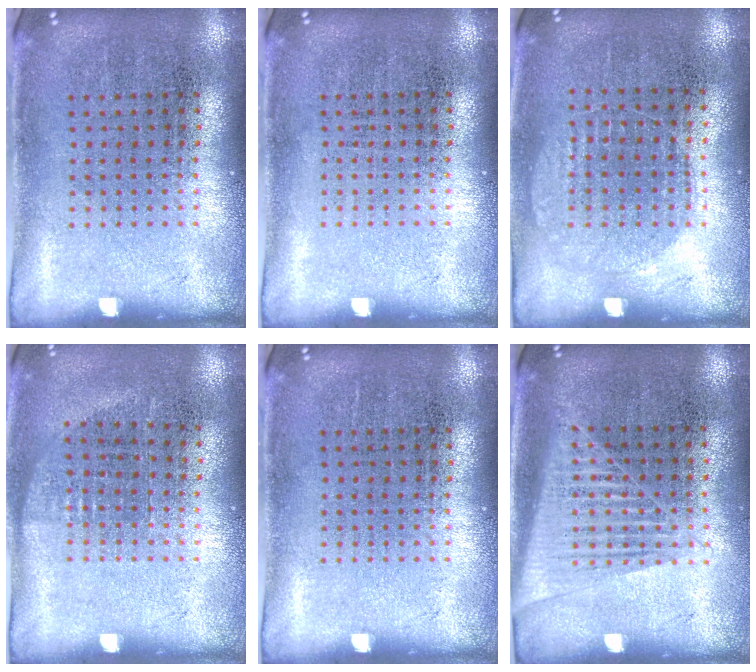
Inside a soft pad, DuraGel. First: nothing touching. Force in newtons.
{"total": 0.0}
{"total": 0.7, "press": 0.6, "slide": 0.2}
{"total": 0.6, "press": 0.6, "slide": 0.3}
{"total": 0.0}
{"total": 1.4, "press": 1.3, "slide": 0.7}